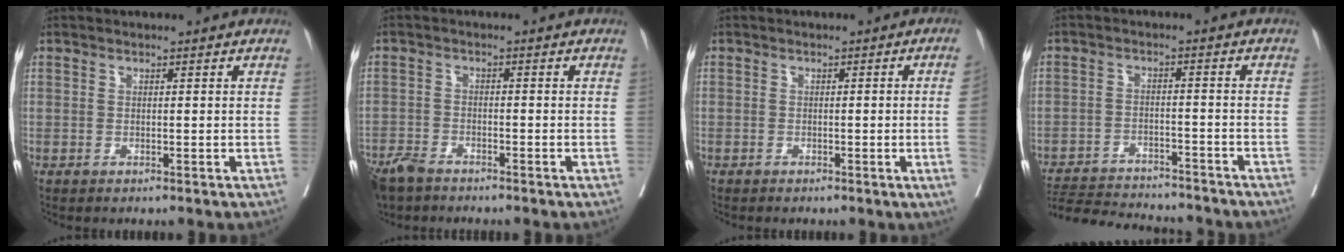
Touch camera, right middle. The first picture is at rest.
{"total": 5.7, "force": [-4.9, 1.9, 2.2], "torque": [-0.040, -0.012, -0.093]}
{"total": 3.4, "force": [-0.6, -1.4, 3.0], "torque": [-0.036, -0.006, -0.007]}
{"total": 16.1, "force": [-15.1, 2.5, 5.1], "torque": [-0.104, -0.008, -0.212]}